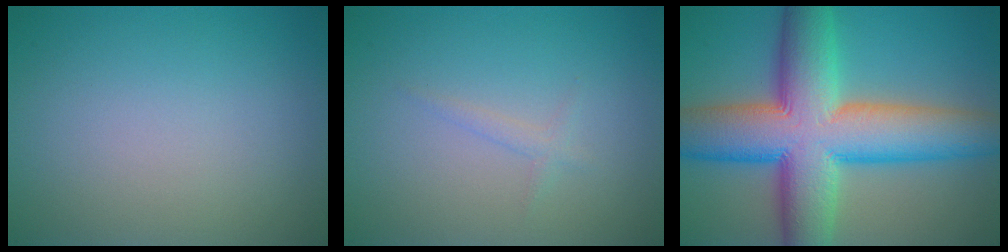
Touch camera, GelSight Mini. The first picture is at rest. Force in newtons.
{"total": 0.9, "press": 0.9, "slide": 0.1}
{"total": 14.2, "press": 14.2, "slide": 0.2}